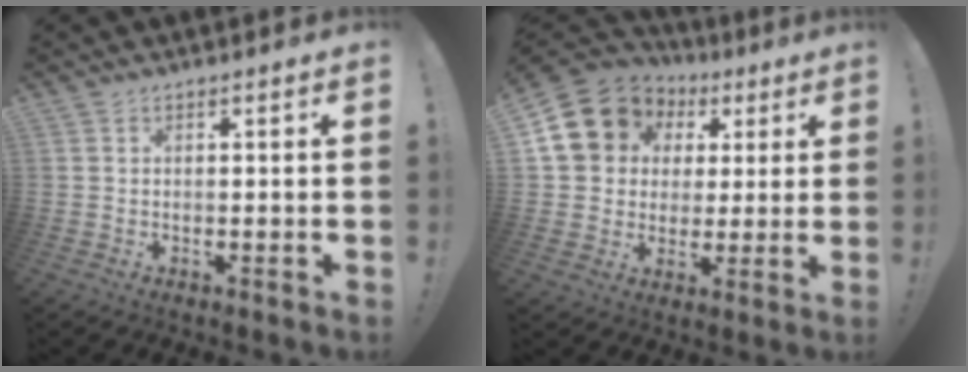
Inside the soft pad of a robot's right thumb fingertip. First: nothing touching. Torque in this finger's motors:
{"motor_torque": [0.46, 1.85, 1.07, 0.07, 0.08]}